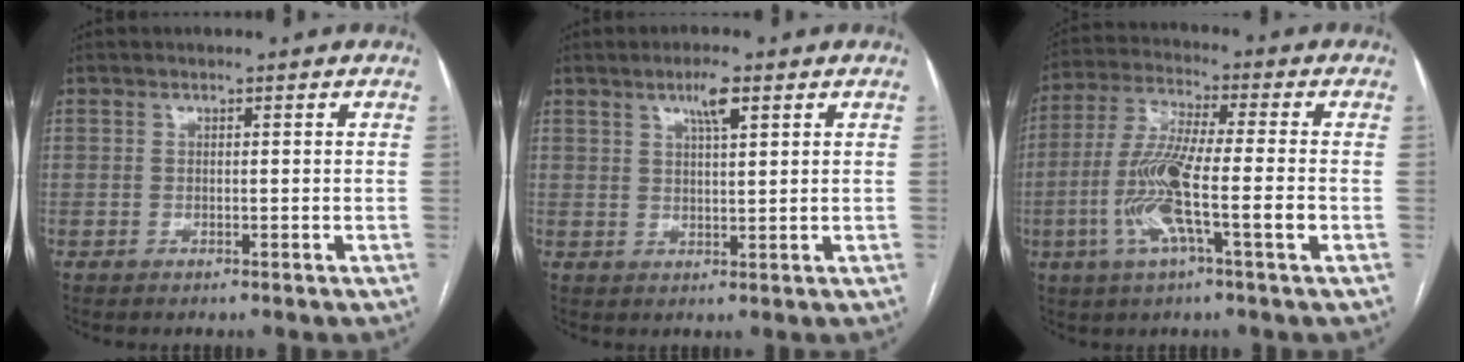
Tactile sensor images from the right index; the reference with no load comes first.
{"total": 3.8, "force": [2.3, 0.5, 3.0], "torque": [-0.053, 0.000, 0.038]}
{"total": 12.1, "force": [-3.2, 0.7, 11.7], "torque": [-0.234, -0.004, -0.067]}